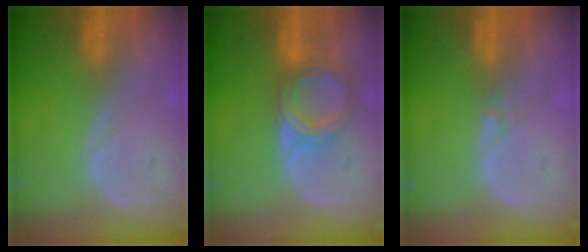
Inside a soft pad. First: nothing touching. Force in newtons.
{"total": 6.7, "press": 6.2, "slide": 2.5}
{"total": 0.7, "press": 0.6, "slide": 0.4}